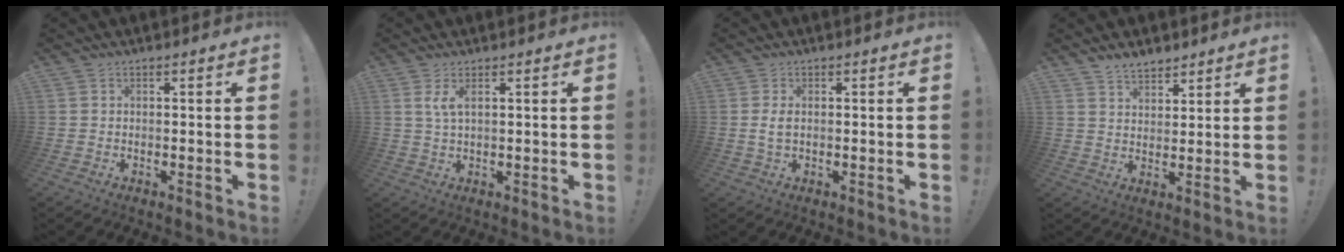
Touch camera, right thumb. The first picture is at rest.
{"total": 3.9, "force": [1.8, 1.1, 3.3], "torque": [-0.061, -0.003, 0.030]}
{"total": 2.8, "force": [0.3, 1.4, 2.4], "torque": [-0.044, 0.001, 0.002]}
{"total": 5.8, "force": [5.0, 2.5, 1.4], "torque": [-0.023, -0.030, 0.094]}